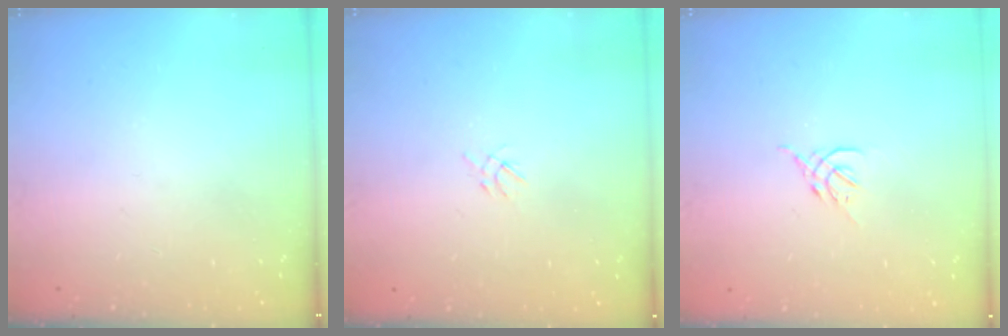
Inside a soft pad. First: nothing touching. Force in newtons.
{"total": 2.2, "press": 2.2, "slide": 0.5}
{"total": 2.6, "press": 2.5, "slide": 0.8}